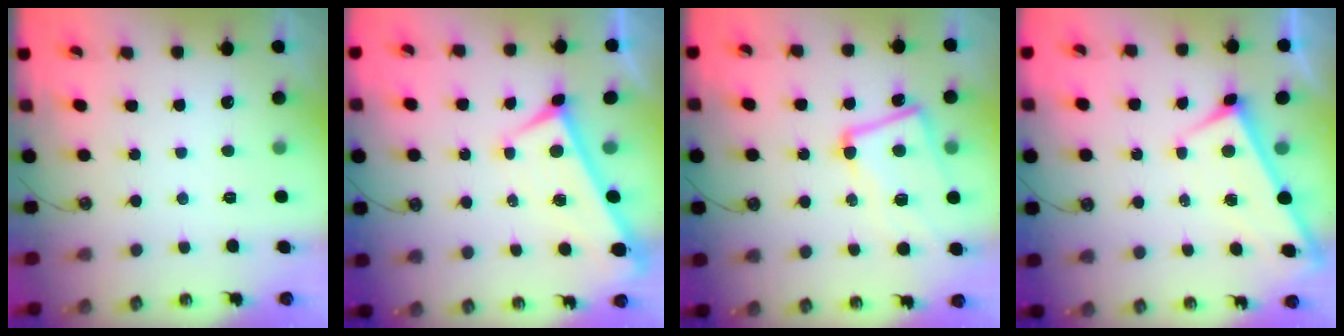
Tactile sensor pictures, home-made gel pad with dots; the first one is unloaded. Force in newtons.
{"total": 1.9, "press": 1.8, "slide": 0.6}
{"total": 6.8, "press": 6.5, "slide": 1.9}
{"total": 1.2, "press": 1.1, "slide": 0.4}